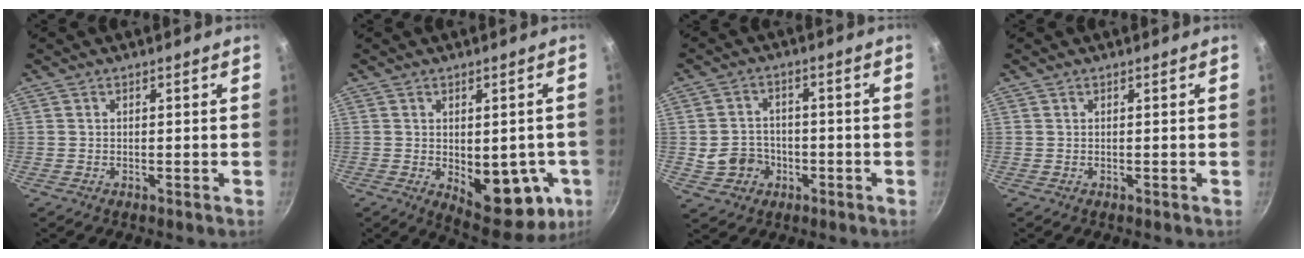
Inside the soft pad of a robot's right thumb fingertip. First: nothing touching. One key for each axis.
{"total": 13.4, "fx": -3.9, "fy": 7.0, "fz": 10.8, "tx": -0.108, "ty": 0.002, "tz": -0.033}
{"total": 6.7, "fx": -1.8, "fy": 6.0, "fz": 2.3, "tx": -0.016, "ty": 0.019, "tz": -0.027}
{"total": 0.0}